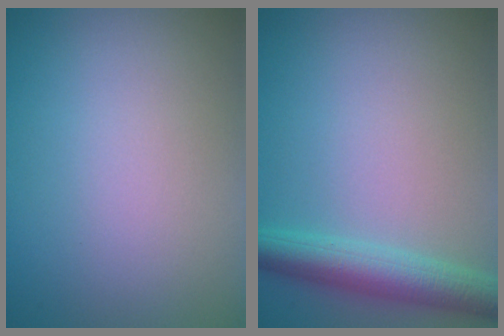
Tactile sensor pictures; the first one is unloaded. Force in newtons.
{"total": 4.4, "press": 4.4, "slide": 0.2}